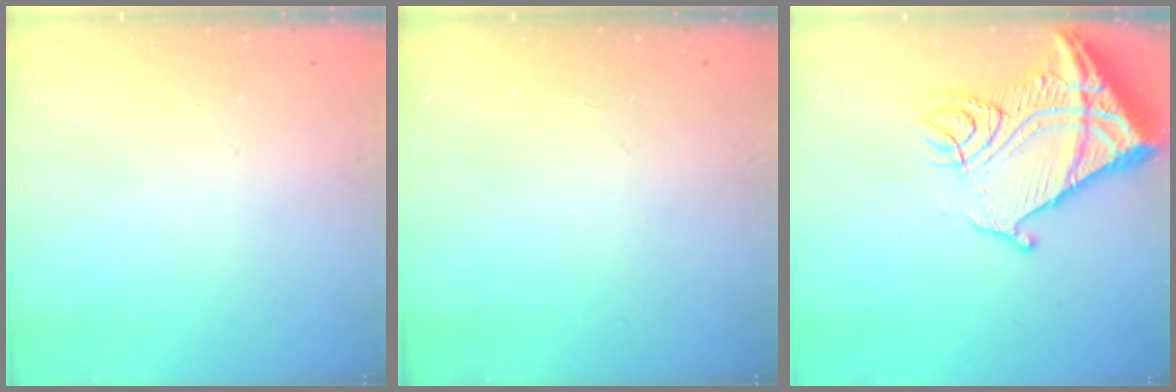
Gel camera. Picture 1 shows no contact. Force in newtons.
{"total": 0.0}
{"total": 18.9, "press": 18.7, "slide": 2.3}